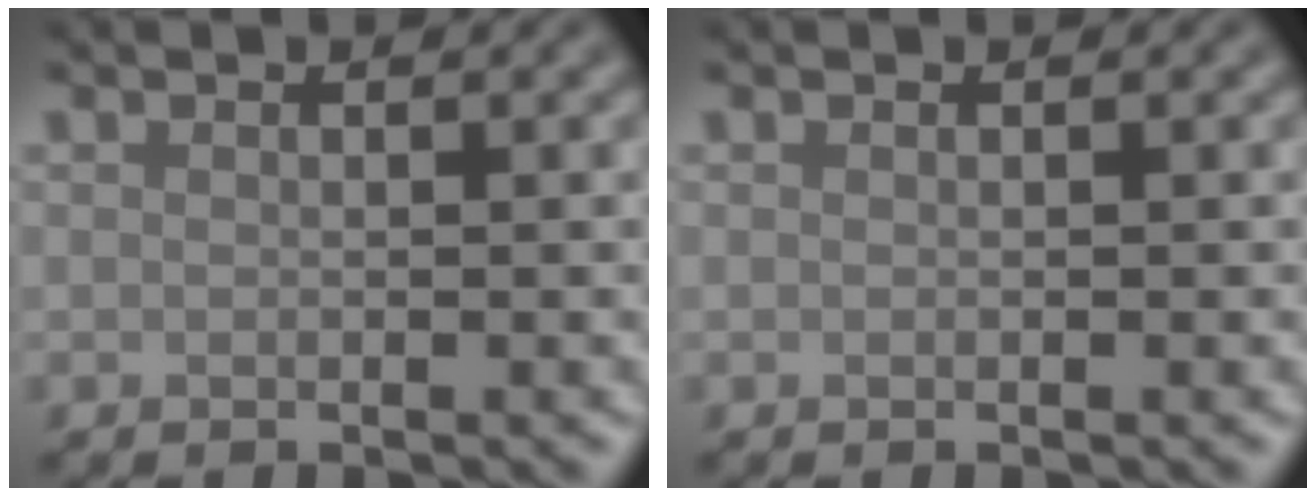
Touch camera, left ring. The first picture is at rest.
{"total": 0.0}